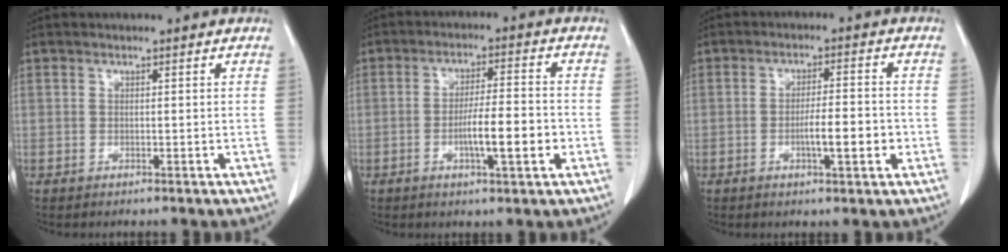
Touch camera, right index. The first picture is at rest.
{"total": 7.5, "force": [-2.0, 0.9, 7.2], "torque": [-0.118, 0.003, -0.029]}
{"total": 5.7, "force": [-1.4, 0.9, 5.4], "torque": [-0.088, 0.002, -0.017]}